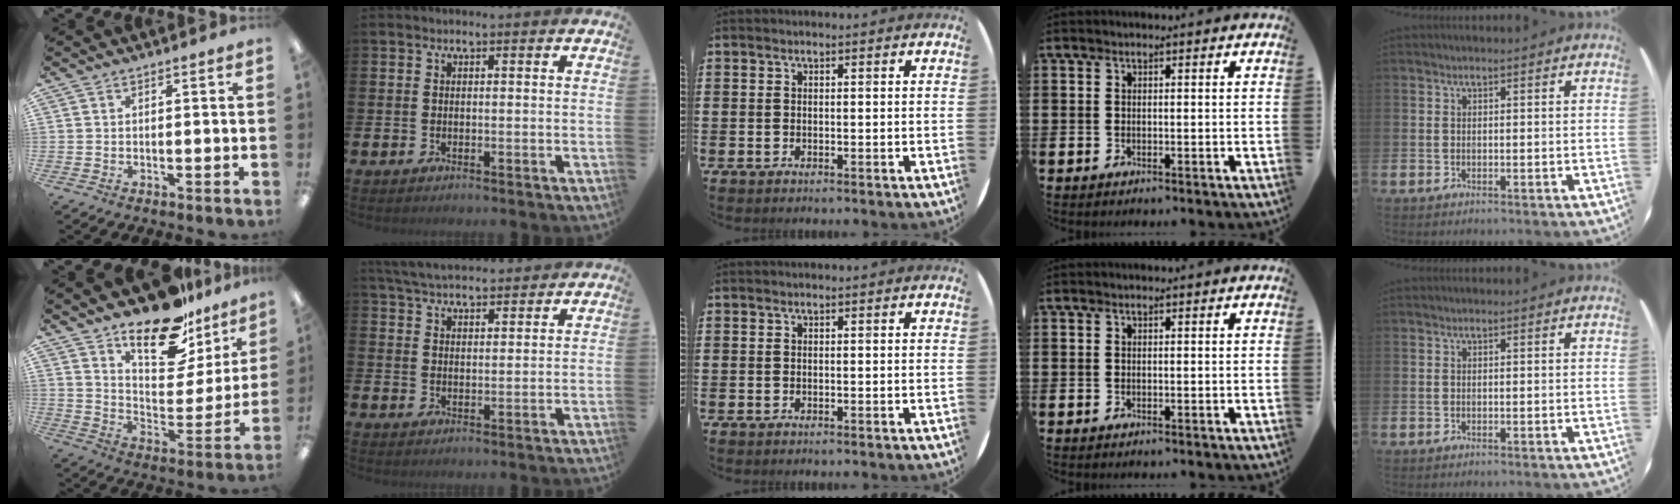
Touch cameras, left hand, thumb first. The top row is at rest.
{"thumb": {"total": 17.9, "force": [14.0, 7.2, 8.5], "torque": [-0.128, -0.104, 0.242]}, "index": {"total": 5.0, "force": [4.9, 0.8, 0.8], "torque": [-0.038, -0.018, 0.090]}}